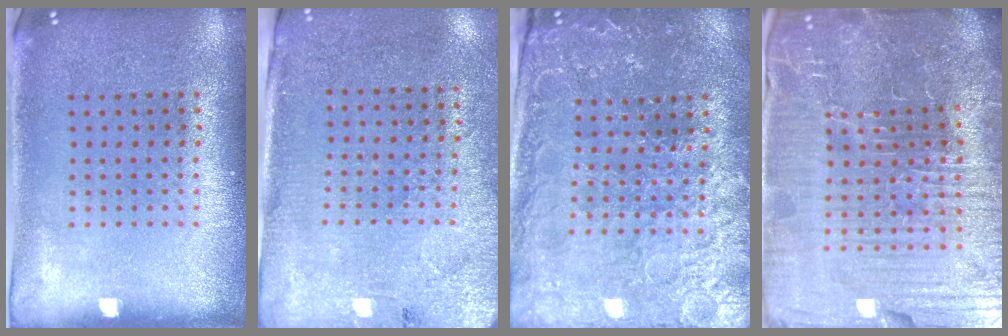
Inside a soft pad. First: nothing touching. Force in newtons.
{"total": 2.7, "press": 2.4, "slide": 1.3}
{"total": 3.2, "press": 3.1, "slide": 0.4}
{"total": 7.1, "press": 6.4, "slide": 3.1}